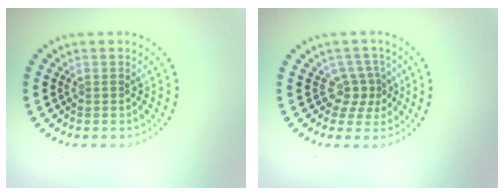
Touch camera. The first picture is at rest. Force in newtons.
{"total": 2.6, "press": 1.8, "slide": 1.9}